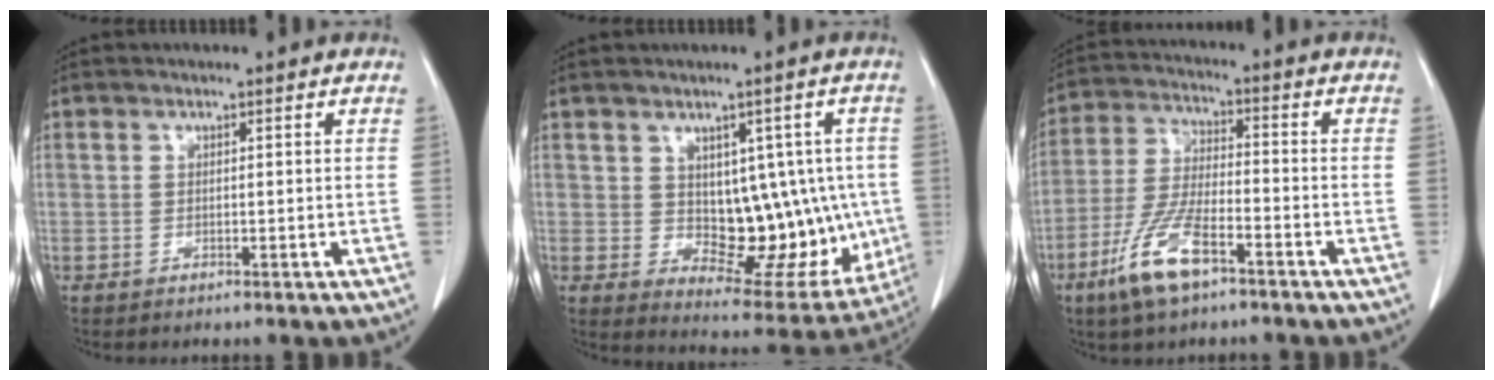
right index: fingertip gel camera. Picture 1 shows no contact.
{"total": 13.9, "force": [0.2, 7.5, 11.7], "torque": [-0.128, 0.010, 0.032]}
{"total": 10.4, "force": [-6.1, 2.5, 8.0], "torque": [-0.173, -0.012, -0.116]}